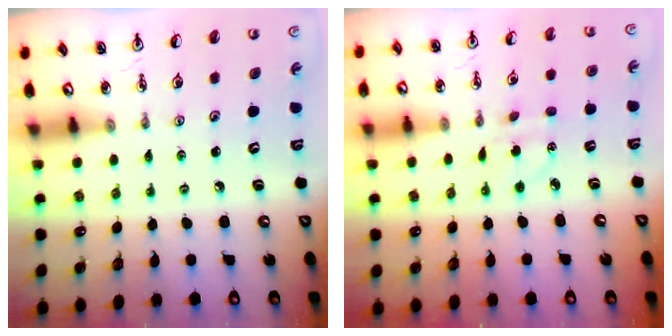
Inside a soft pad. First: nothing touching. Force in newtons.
{"total": 3.1, "press": 2.9, "slide": 0.9}